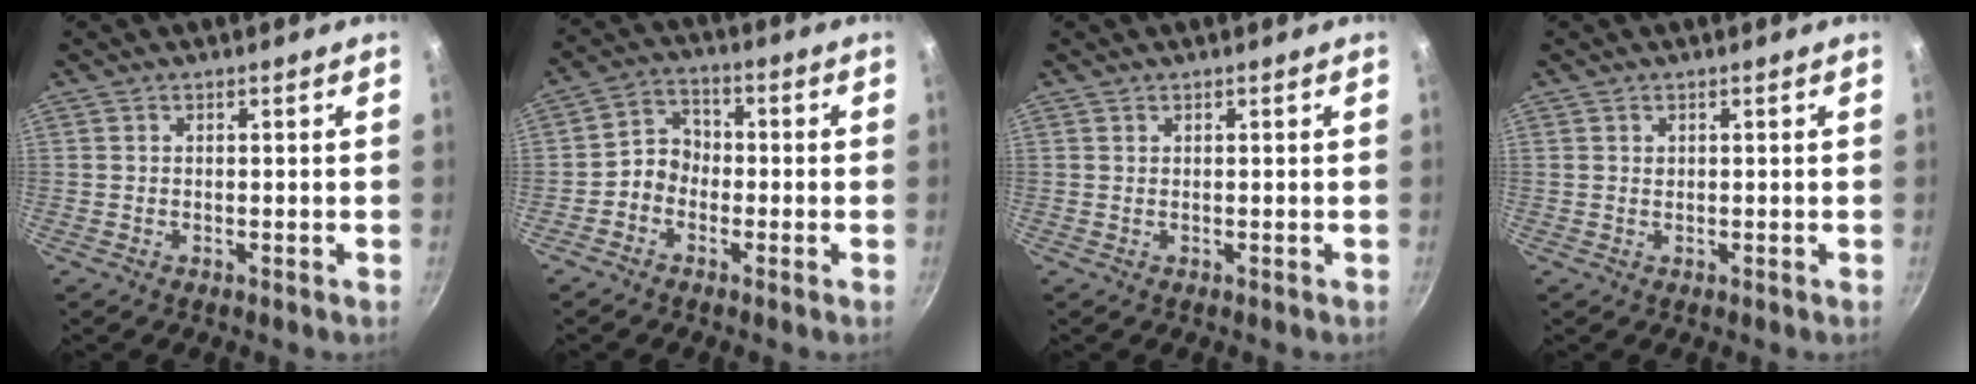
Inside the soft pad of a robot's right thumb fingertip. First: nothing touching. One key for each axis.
{"total": 5.3, "fx": -1.5, "fy": 4.5, "fz": 2.4, "tx": -0.011, "ty": 0.025, "tz": -0.043}
{"total": 0.0}
{"total": 0.5, "fx": 0.4, "fy": 0.3, "fz": 0.2, "tx": -0.003, "ty": -0.001, "tz": 0.007}